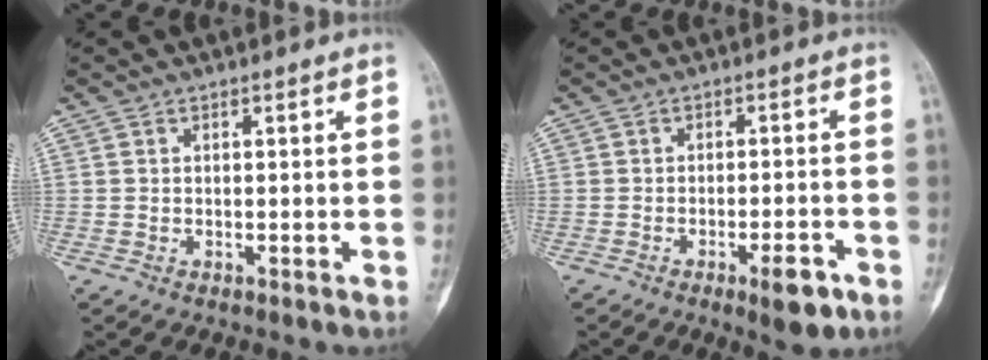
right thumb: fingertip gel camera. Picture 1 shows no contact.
{"total": 5.9, "force": [-3.1, 1.7, 4.7], "torque": [-0.061, 0.009, -0.038]}